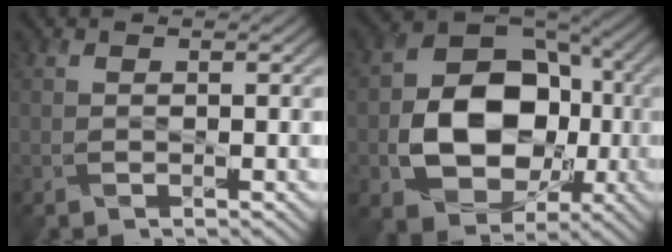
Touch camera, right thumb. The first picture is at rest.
{"total": 13.3, "force": [-2.3, 10.1, 8.3], "torque": [-0.141, -0.011, -0.045]}